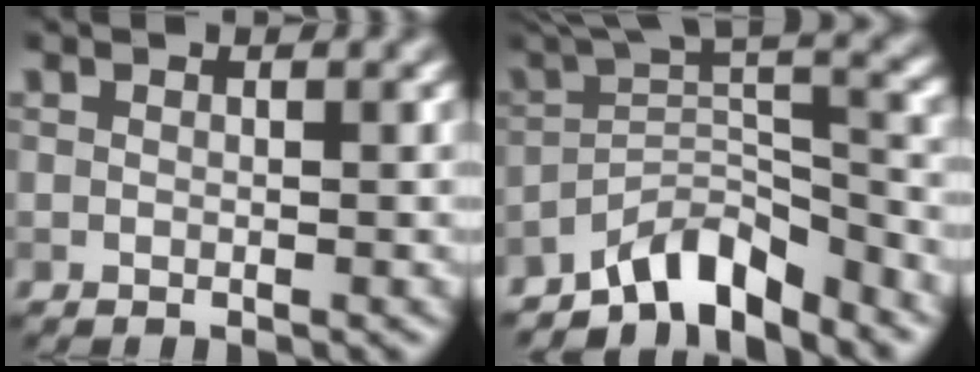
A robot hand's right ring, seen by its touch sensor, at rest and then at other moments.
{"total": 6.6, "force": [-5.2, 1.7, 3.7], "torque": [-0.050, 0.007, -0.098]}